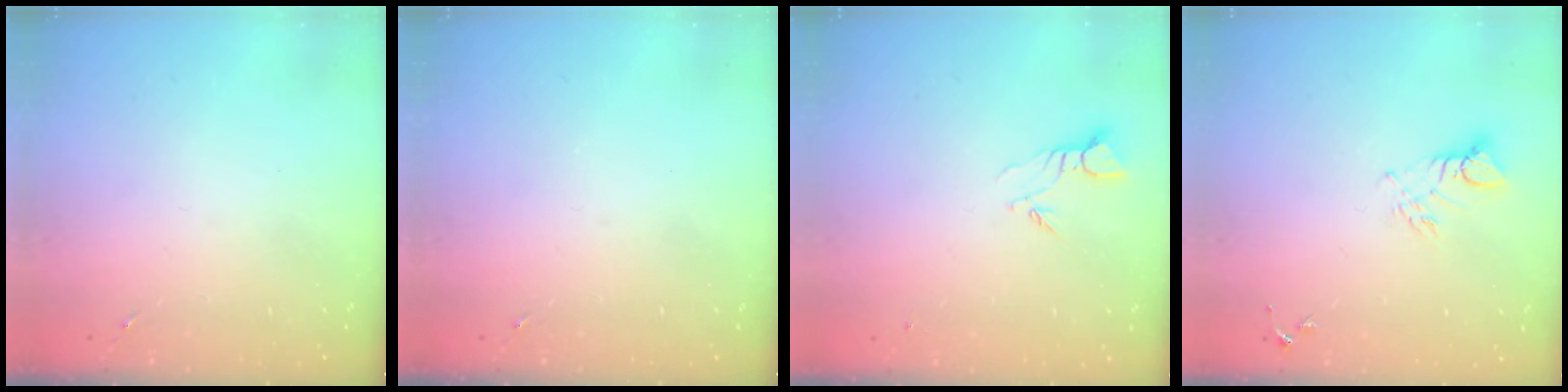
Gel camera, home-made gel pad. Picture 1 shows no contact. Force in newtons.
{"total": 0.0}
{"total": 3.4, "press": 3.4, "slide": 0.2}
{"total": 5.3, "press": 5.2, "slide": 0.4}